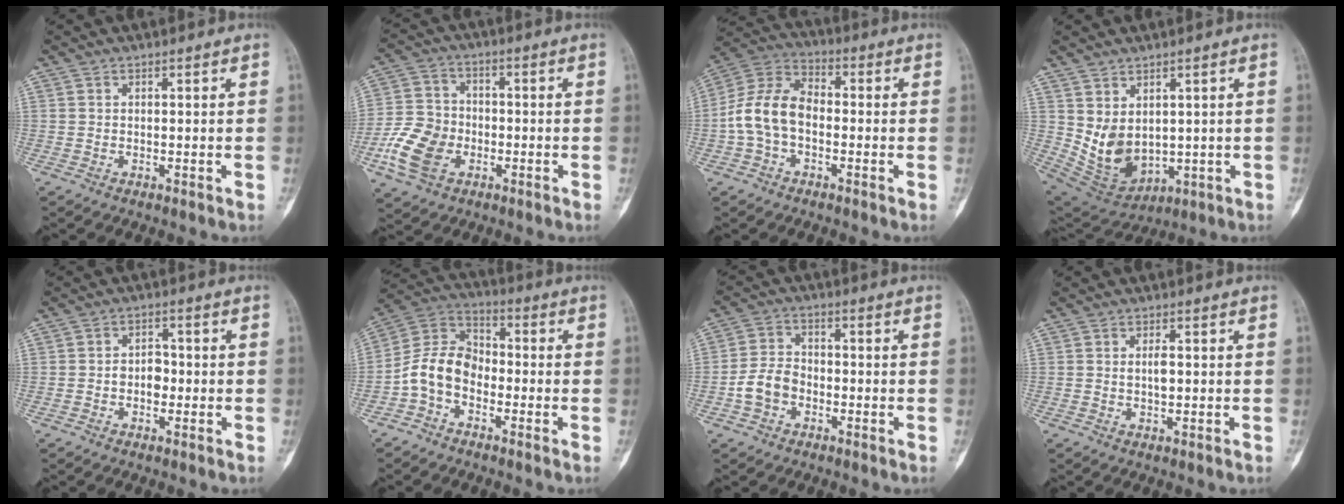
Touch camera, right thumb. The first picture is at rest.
{"total": 9.9, "force": [-3.4, 7.6, 5.4], "torque": [-0.090, 0.014, -0.069]}
{"total": 11.4, "force": [-1.9, 7.6, 8.3], "torque": [-0.156, 0.037, -0.048]}
{"total": 9.6, "force": [1.2, 6.7, 6.8], "torque": [-0.100, -0.016, 0.055]}
{"total": 3.6, "force": [-0.8, 2.7, 2.3], "torque": [-0.014, 0.015, -0.021]}
{"total": 9.9, "force": [-3.5, 7.1, 6.0], "torque": [-0.104, 0.050, -0.083]}
{"total": 6.6, "force": [-2.3, 4.9, 3.7], "torque": [-0.061, 0.025, -0.049]}
{"total": 2.0, "force": [0.1, 0.9, 1.8], "torque": [-0.029, 0.002, 0.001]}